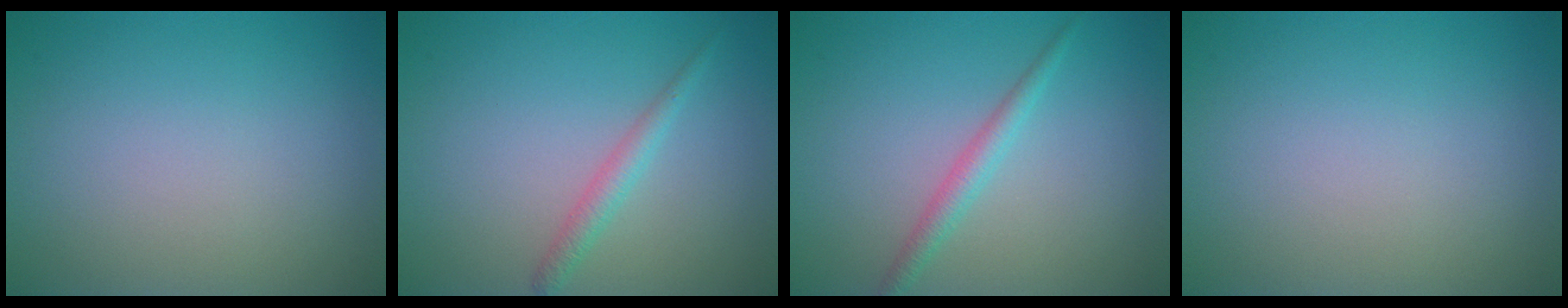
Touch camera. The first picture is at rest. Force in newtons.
{"total": 1.6, "press": 1.6, "slide": 0.0}
{"total": 1.8, "press": 1.8, "slide": 0.1}
{"total": 0.0}